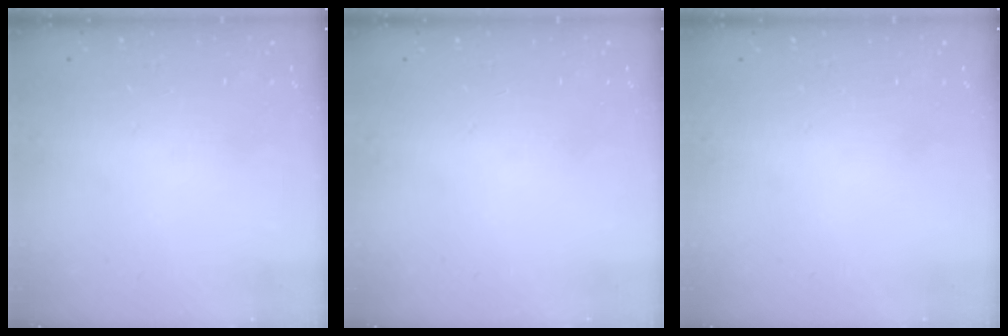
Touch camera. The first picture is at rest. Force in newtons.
{"total": 0.0}
{"total": 0.0}